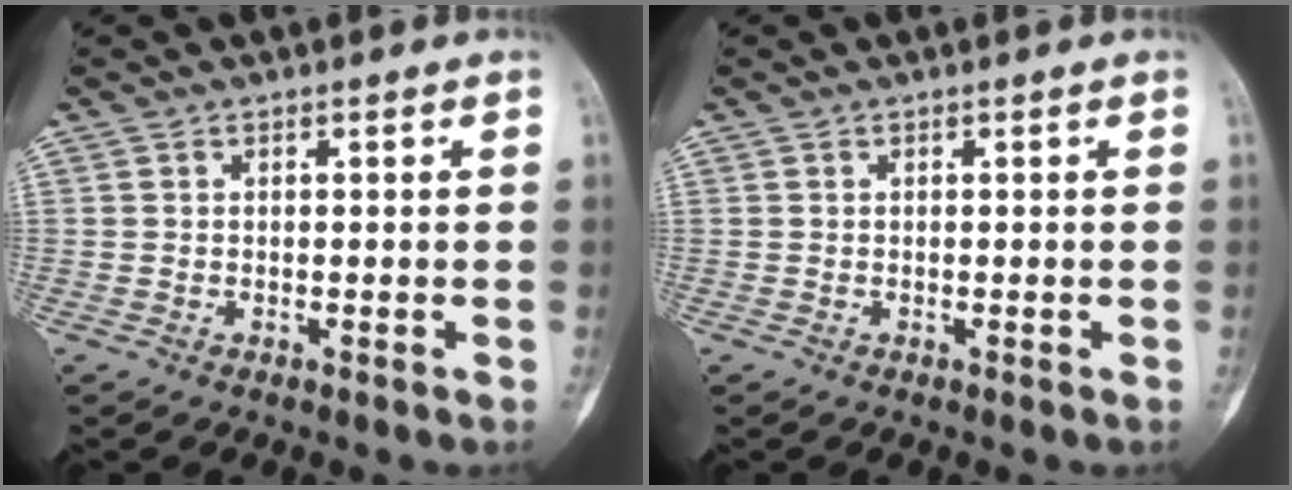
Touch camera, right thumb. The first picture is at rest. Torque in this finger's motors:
{"motor_torque": [0.00, 0.00, 0.00, 0.00, 0.01]}